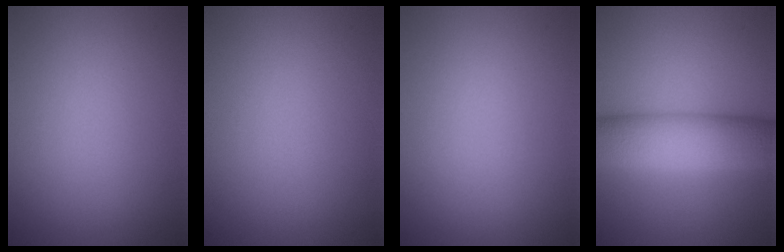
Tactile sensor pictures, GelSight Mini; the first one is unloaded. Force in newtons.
{"total": 0.0}
{"total": 0.0}
{"total": 8.7, "press": 8.7, "slide": 0.6}